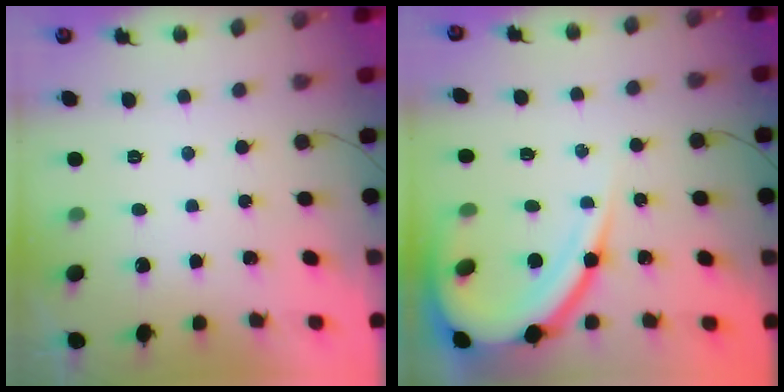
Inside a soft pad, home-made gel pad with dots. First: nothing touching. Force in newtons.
{"total": 13.2, "press": 13.1, "slide": 1.4}